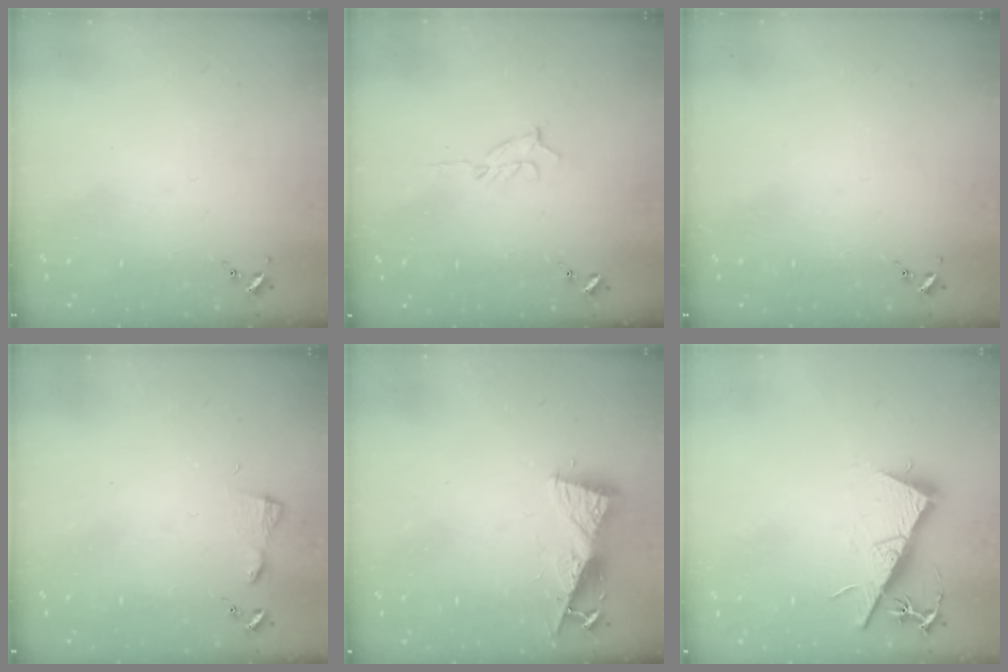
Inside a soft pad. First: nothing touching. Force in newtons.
{"total": 5.0, "press": 5.0, "slide": 0.6}
{"total": 0.0}
{"total": 4.2, "press": 4.2, "slide": 0.5}
{"total": 8.2, "press": 8.2, "slide": 0.7}
{"total": 12.5, "press": 12.5, "slide": 0.5}